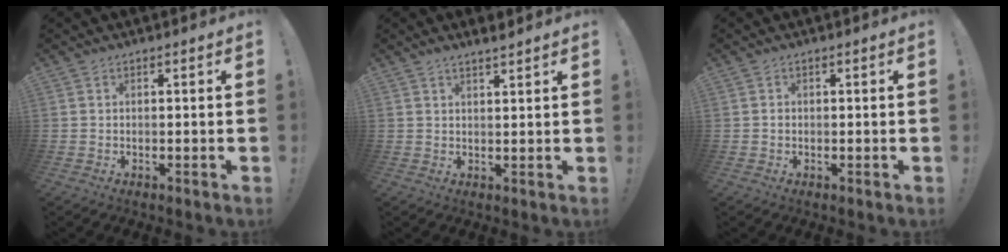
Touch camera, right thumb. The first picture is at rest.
{"total": 2.8, "force": [2.5, 0.1, 1.3], "torque": [-0.012, -0.019, 0.042]}
{"total": 0.6, "force": [-0.2, 0.5, -0.1], "torque": [-0.001, 0.005, -0.002]}